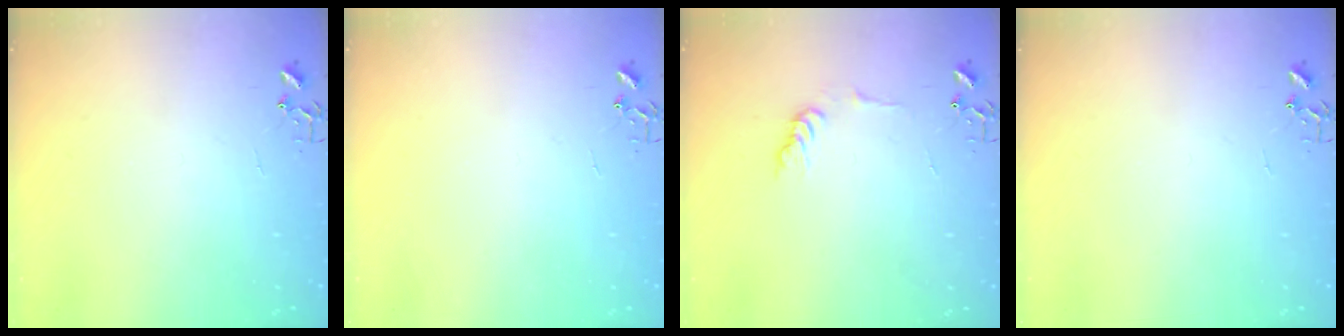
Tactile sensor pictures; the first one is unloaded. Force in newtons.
{"total": 0.0}
{"total": 7.3, "press": 7.3, "slide": 0.3}
{"total": 0.0}